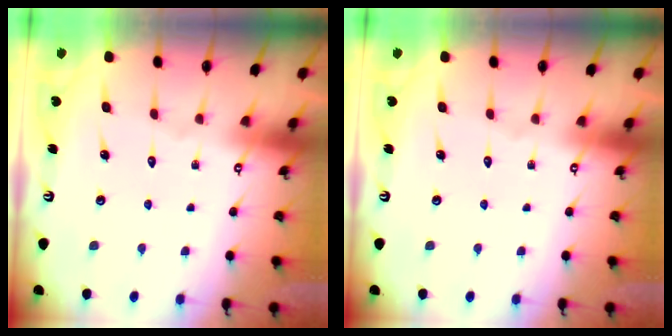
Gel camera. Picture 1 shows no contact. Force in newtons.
{"total": 0.0}